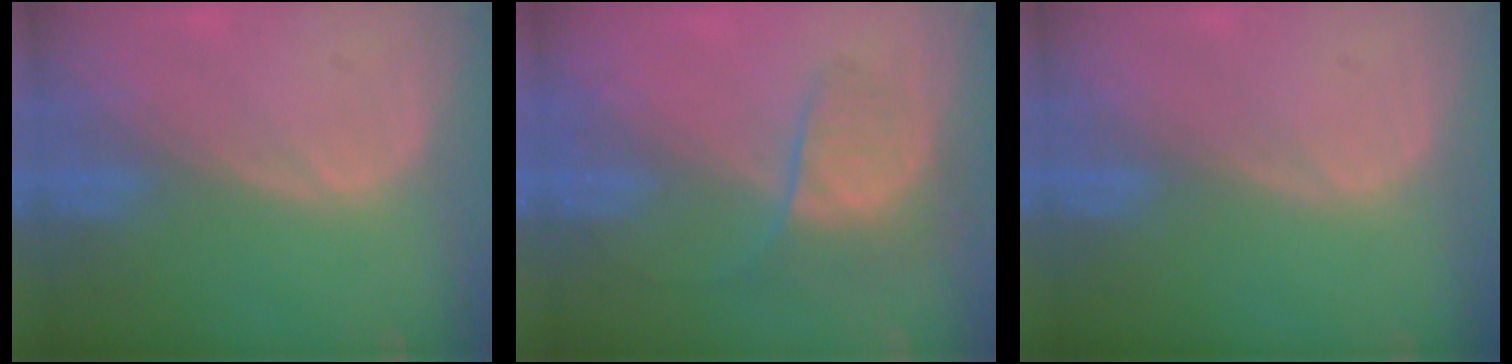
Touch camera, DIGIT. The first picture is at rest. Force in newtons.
{"total": 6.4, "press": 5.9, "slide": 2.3}
{"total": 0.0}